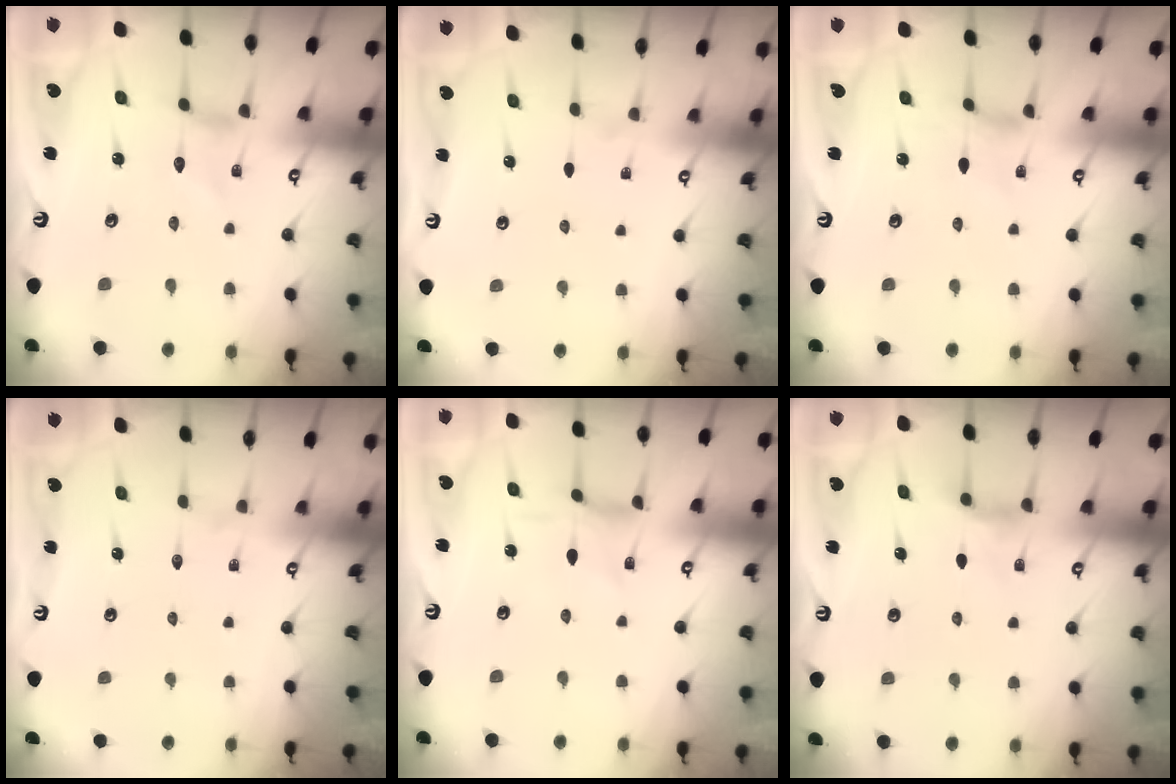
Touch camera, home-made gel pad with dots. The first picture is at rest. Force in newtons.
{"total": 0.0}
{"total": 0.0}
{"total": 0.0}
{"total": 1.1, "press": 1.0, "slide": 0.1}
{"total": 4.3, "press": 4.3, "slide": 0.7}